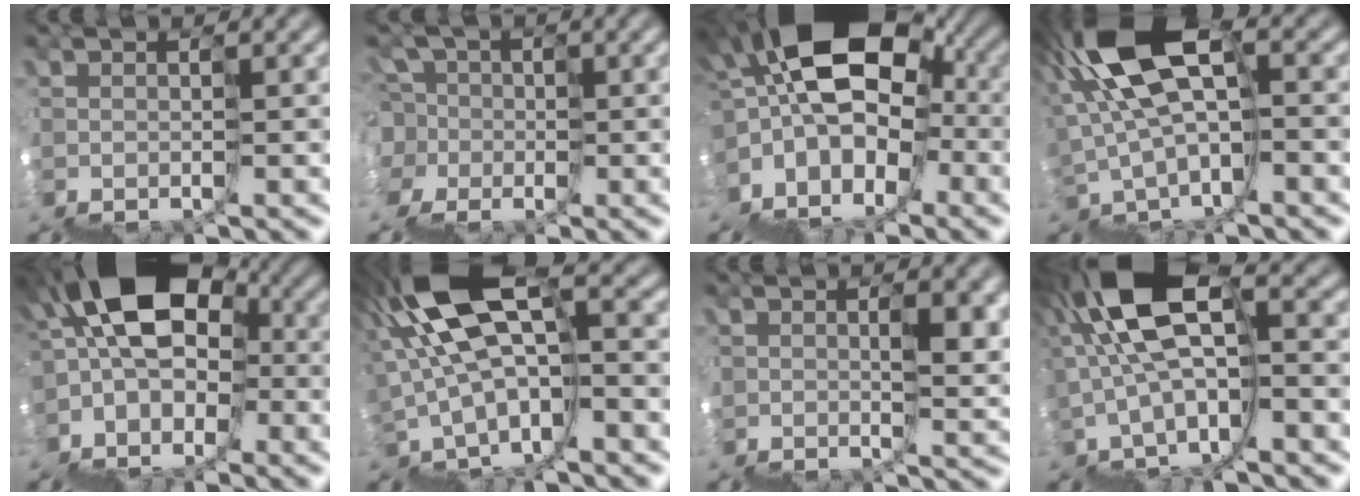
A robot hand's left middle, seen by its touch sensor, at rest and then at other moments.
{"total": 3.5, "force": [0.0, 3.3, -1.1], "torque": [0.025, 0.031, -0.015]}
{"total": 9.2, "force": [1.0, 6.4, 6.4], "torque": [-0.072, 0.028, 0.011]}
{"total": 7.7, "force": [3.3, 3.8, 5.8], "torque": [-0.118, 0.032, 0.050]}
{"total": 8.1, "force": [0.3, 6.4, 4.9], "torque": [-0.058, 0.032, -0.003]}
{"total": 7.8, "force": [2.6, 3.8, 6.3], "torque": [-0.127, 0.035, 0.048]}
{"total": 4.9, "force": [2.8, 2.3, 3.3], "torque": [-0.063, -0.004, 0.057]}
{"total": 7.1, "force": [2.3, 3.5, 5.7], "torque": [-0.124, 0.038, 0.039]}